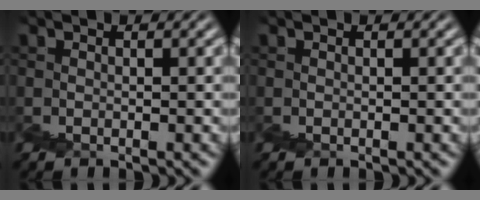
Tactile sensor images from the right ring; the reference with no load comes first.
{"total": 0.0}